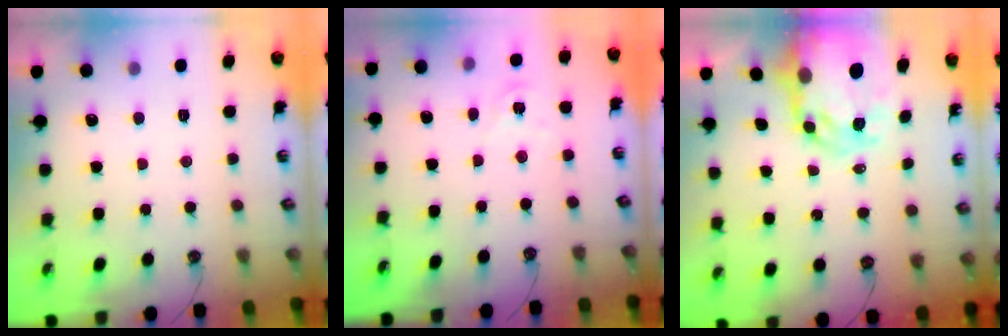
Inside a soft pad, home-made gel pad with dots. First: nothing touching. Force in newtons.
{"total": 1.8, "press": 1.8, "slide": 0.3}
{"total": 9.5, "press": 9.4, "slide": 0.9}